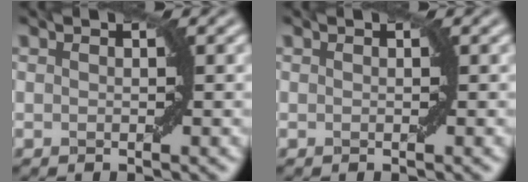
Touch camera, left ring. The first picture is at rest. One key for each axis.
{"total": 0.0}